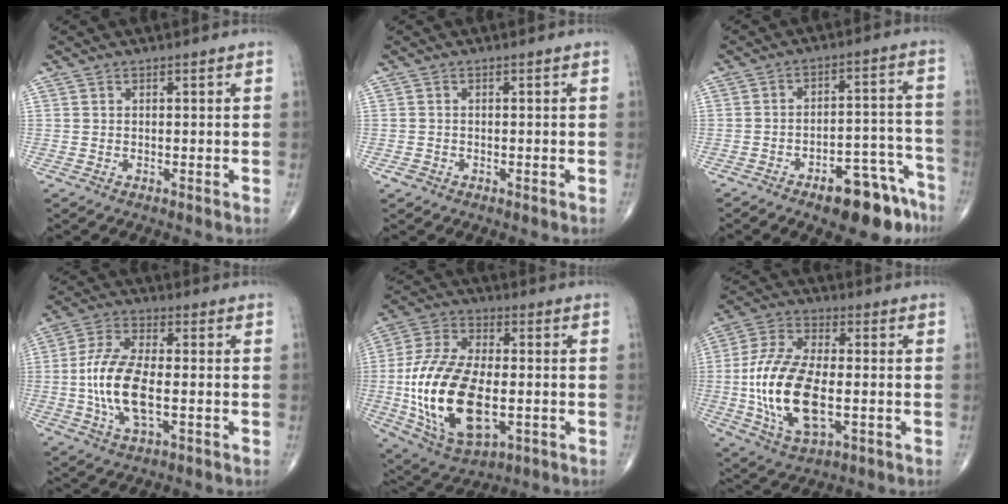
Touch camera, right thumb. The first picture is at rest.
{"total": 1.1, "force": [-0.6, 0.9, 0.3], "torque": [-0.005, 0.005, -0.012]}
{"total": 13.5, "force": [-9.3, 5.2, 8.4], "torque": [-0.079, 0.085, -0.129]}
{"total": 12.6, "force": [-1.7, 5.6, 11.2], "torque": [-0.234, 0.009, -0.032]}
{"total": 22.9, "force": [-3.5, 12.2, 19.1], "torque": [-0.378, 0.003, -0.046]}
{"total": 18.0, "force": [-2.5, 9.0, 15.5], "torque": [-0.312, 0.007, -0.041]}